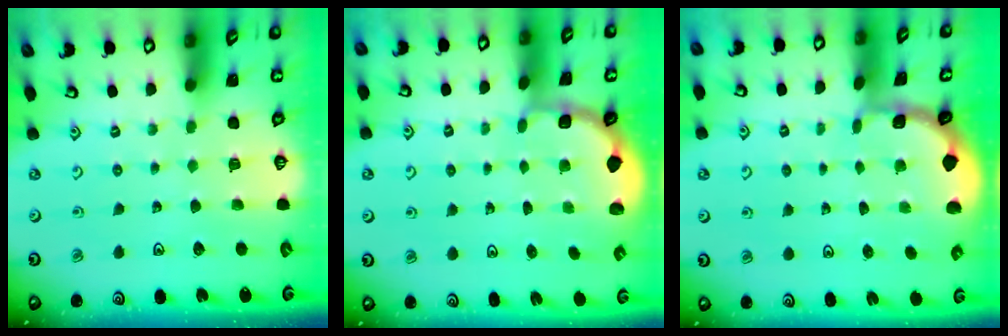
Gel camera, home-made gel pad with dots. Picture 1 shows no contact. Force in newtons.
{"total": 1.9, "press": 1.7, "slide": 0.8}
{"total": 1.1, "press": 1.1, "slide": 0.1}